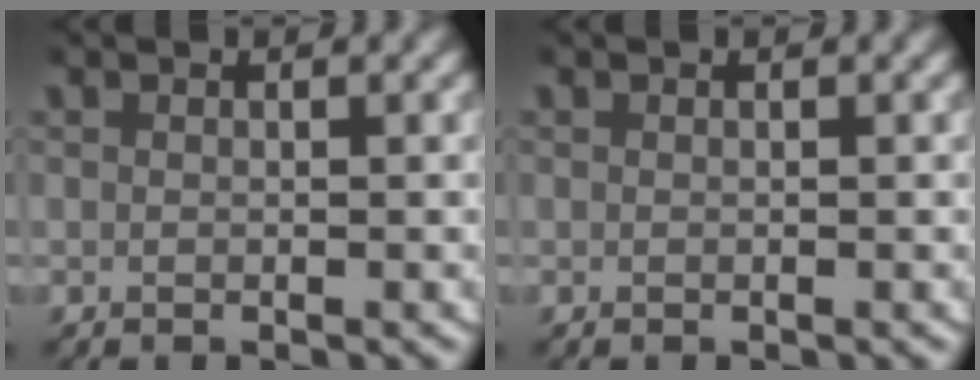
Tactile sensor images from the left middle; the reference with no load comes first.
{"total": 0.0}